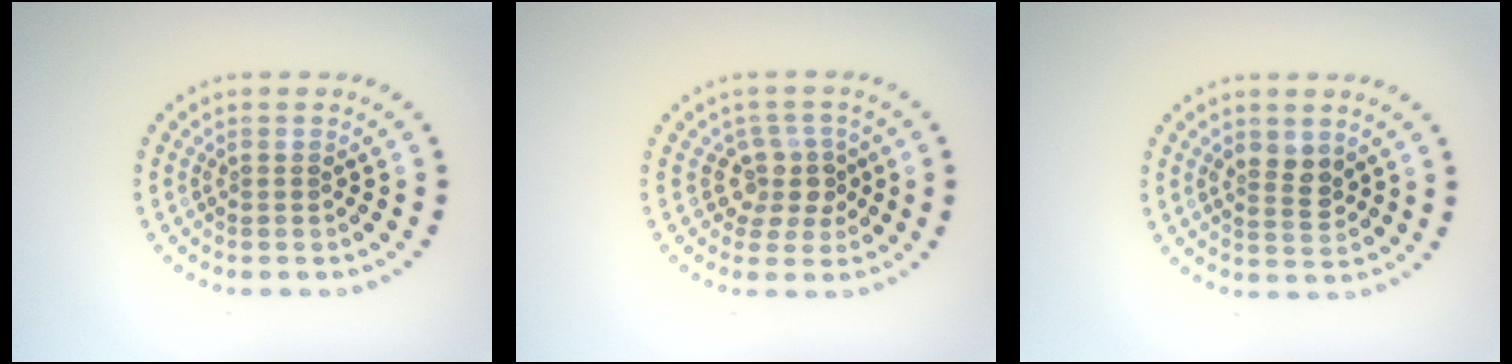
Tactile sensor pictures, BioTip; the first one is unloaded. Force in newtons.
{"total": 2.9, "press": 2.4, "slide": 1.7}
{"total": 2.4, "press": 2.3, "slide": 0.6}